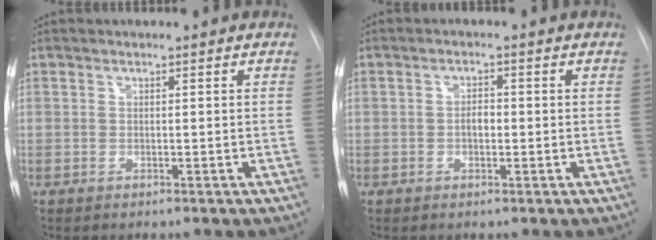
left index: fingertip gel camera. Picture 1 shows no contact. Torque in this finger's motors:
{"motor_torque": [0.51, -0.13, 0.04, 0.01]}